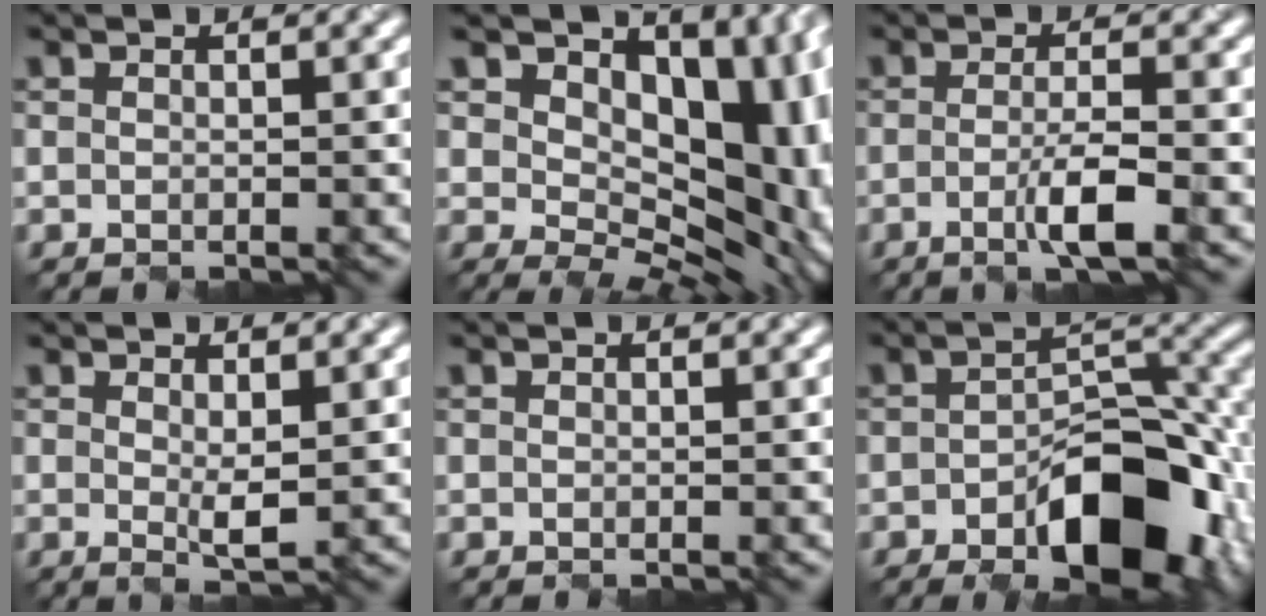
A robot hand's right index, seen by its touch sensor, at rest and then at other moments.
{"total": 16.7, "force": [3.4, 10.3, 12.8], "torque": [-0.133, 0.007, 0.073]}
{"total": 3.2, "force": [-1.3, 0.3, 3.0], "torque": [-0.057, -0.005, -0.021]}
{"total": 1.5, "force": [0.3, 0.2, 1.5], "torque": [-0.033, -0.011, 0.013]}
{"total": 0.0}
{"total": 11.0, "force": [-4.7, 5.6, 8.2], "torque": [-0.125, -0.006, -0.066]}